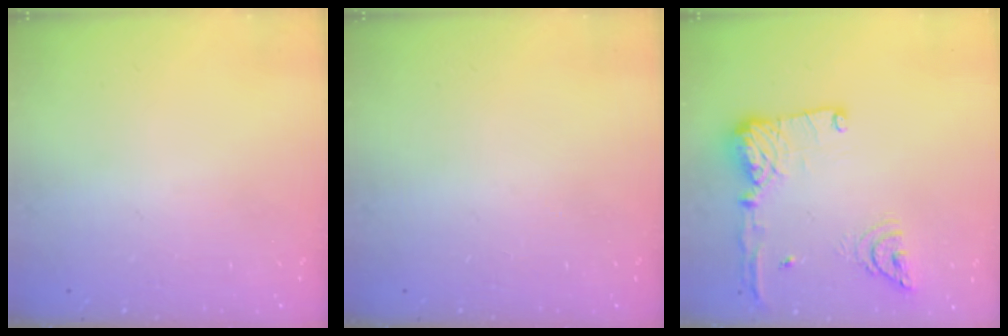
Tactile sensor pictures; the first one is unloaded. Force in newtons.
{"total": 0.0}
{"total": 16.7, "press": 16.5, "slide": 2.8}